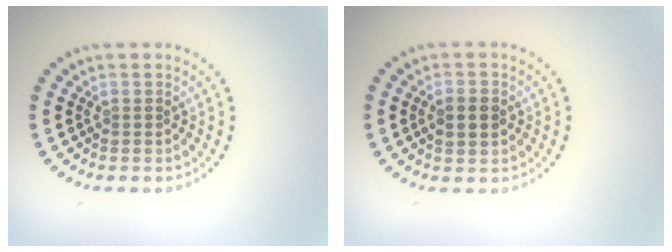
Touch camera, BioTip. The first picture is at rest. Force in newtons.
{"total": 2.2, "press": 2.2, "slide": 0.1}